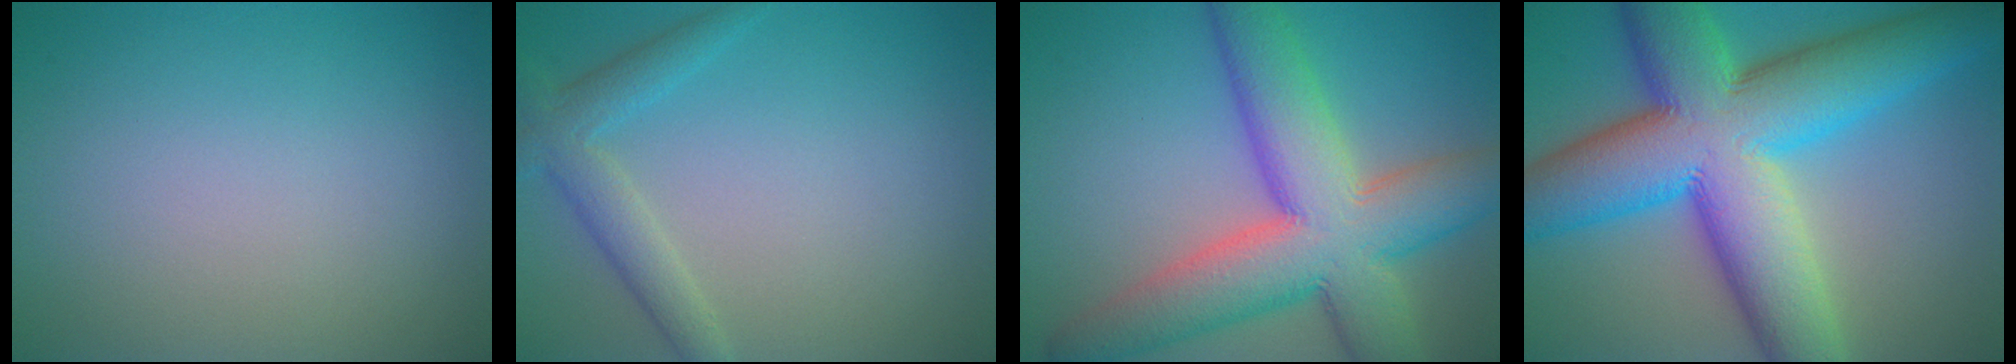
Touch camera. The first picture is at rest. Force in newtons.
{"total": 3.0, "press": 3.0, "slide": 0.1}
{"total": 11.8, "press": 11.8, "slide": 0.7}
{"total": 16.0, "press": 16.0, "slide": 0.1}